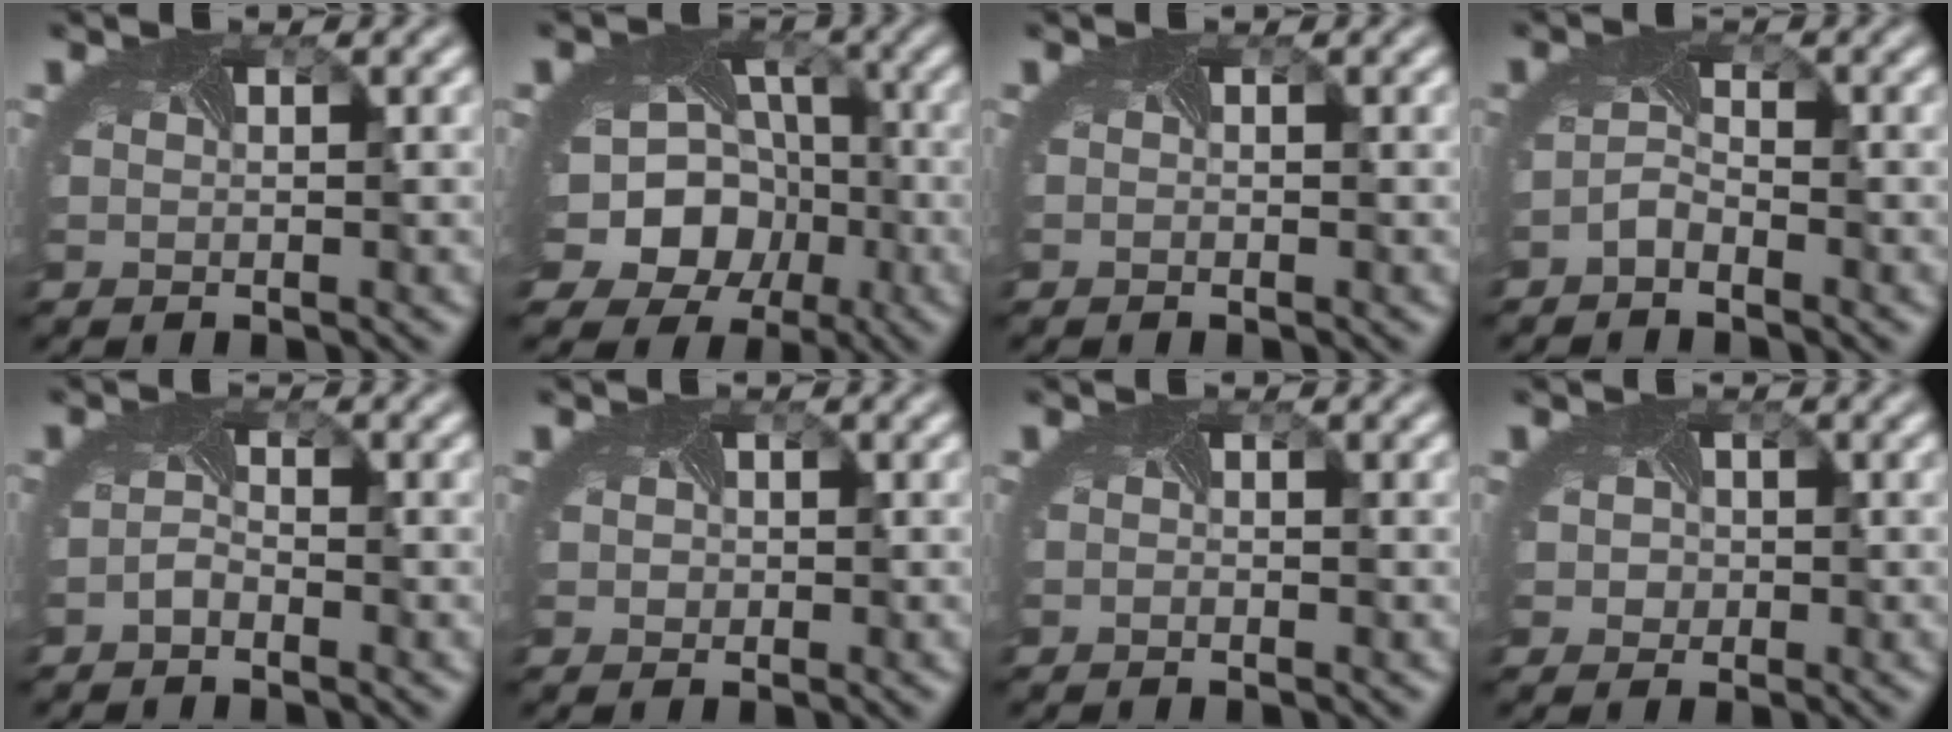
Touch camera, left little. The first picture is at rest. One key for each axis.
{"total": 14.2, "fx": -4.1, "fy": 12.2, "fz": 6.1, "tx": -0.131, "ty": -0.022, "tz": -0.078}
{"total": 0.0}
{"total": 1.4, "fx": -1.3, "fy": 0.4, "fz": 0.4, "tx": -0.017, "ty": 0.004, "tz": -0.028}
{"total": 1.1, "fx": -1.0, "fy": 0.3, "fz": 0.3, "tx": -0.016, "ty": 0.002, "tz": -0.021}
{"total": 1.4, "fx": 0.2, "fy": 1.3, "fz": 0.5, "tx": 0.001, "ty": 0.001, "tz": -0.001}
{"total": 0.0}
{"total": 2.6, "fx": 0.2, "fy": 2.4, "fz": 1.1, "tx": -0.006, "ty": 0.009, "tz": -0.007}